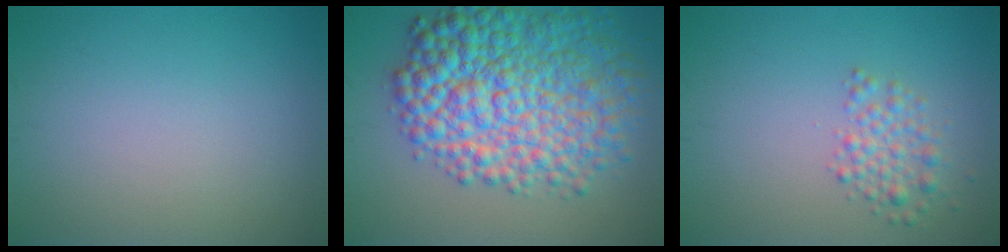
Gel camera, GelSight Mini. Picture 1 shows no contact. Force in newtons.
{"total": 10.9, "press": 10.9, "slide": 0.2}
{"total": 2.3, "press": 2.3, "slide": 0.1}